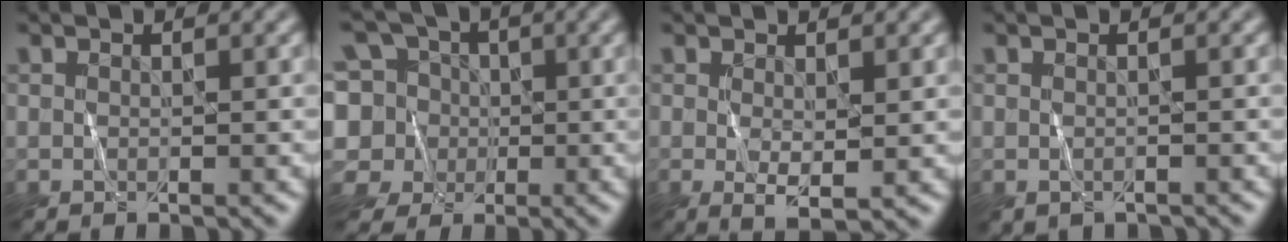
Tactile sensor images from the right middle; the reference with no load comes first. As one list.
[{"total": 10.3, "force": [1.7, 9.3, 4.0], "torque": [-0.105, 0.042, 0.002]}, {"total": 1.9, "force": [0.2, 0.6, 1.8], "torque": [-0.036, -0.008, 0.007]}, {"total": 0.0}]